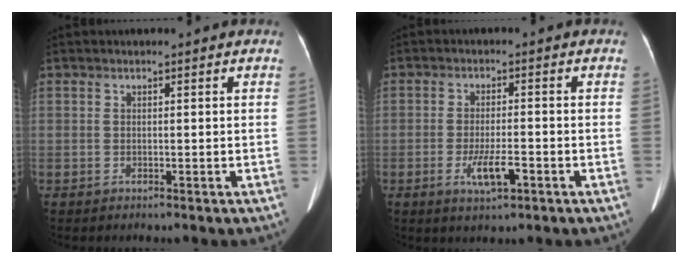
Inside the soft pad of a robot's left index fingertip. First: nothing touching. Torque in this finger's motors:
{"motor_torque": [0.87, 0.52, 0.43, 0.13]}